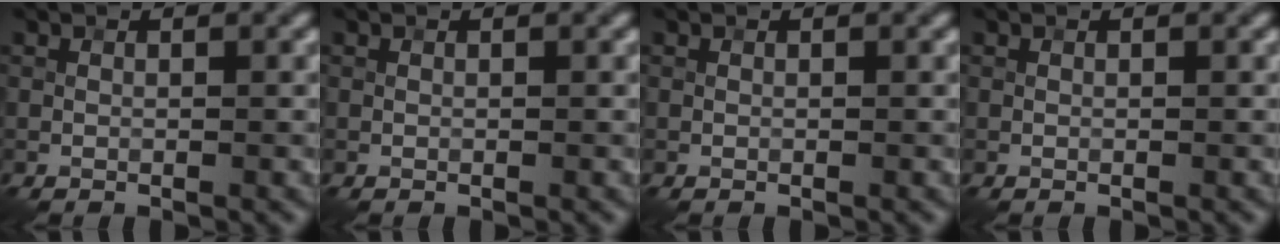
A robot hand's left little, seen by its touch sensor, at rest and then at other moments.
{"total": 0.0}
{"total": 0.0}
{"total": 0.0}